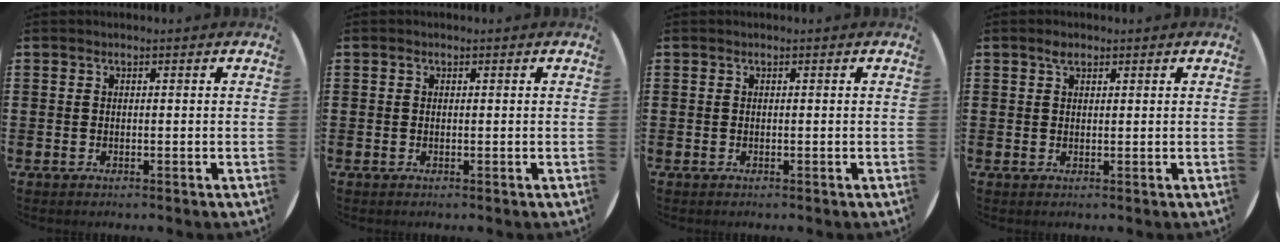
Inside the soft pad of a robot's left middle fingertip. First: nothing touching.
{"total": 0.0}
{"total": 0.0}
{"total": 1.4, "force": [1.0, 0.6, 0.8], "torque": [-0.010, 0.002, 0.015]}